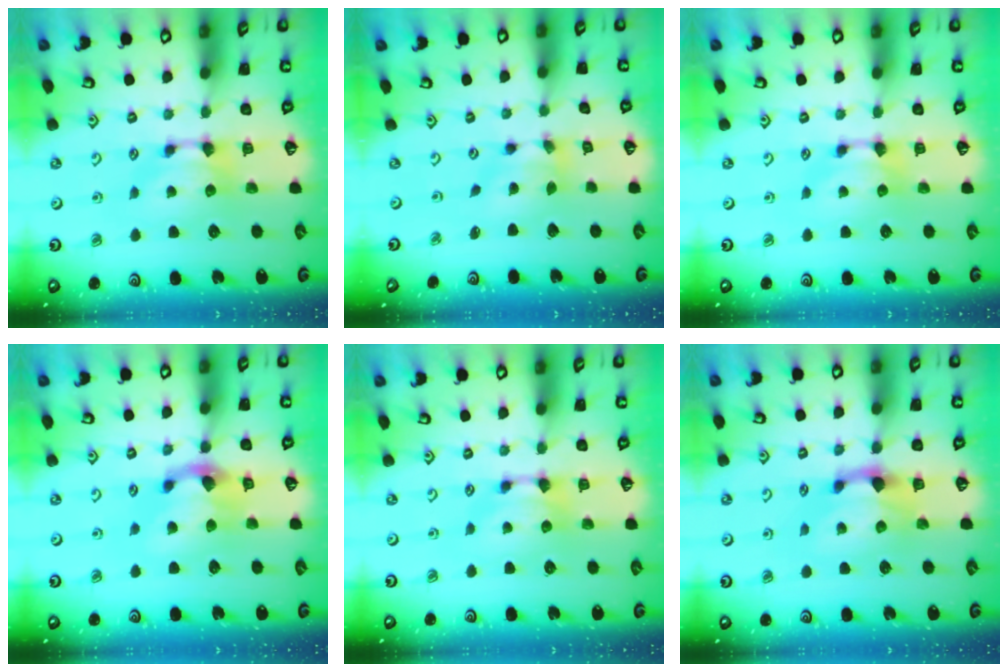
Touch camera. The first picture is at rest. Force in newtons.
{"total": 4.1, "press": 3.7, "slide": 1.7}
{"total": 0.0}
{"total": 2.9, "press": 2.2, "slide": 1.9}
{"total": 0.0}
{"total": 1.9, "press": 1.1, "slide": 1.5}